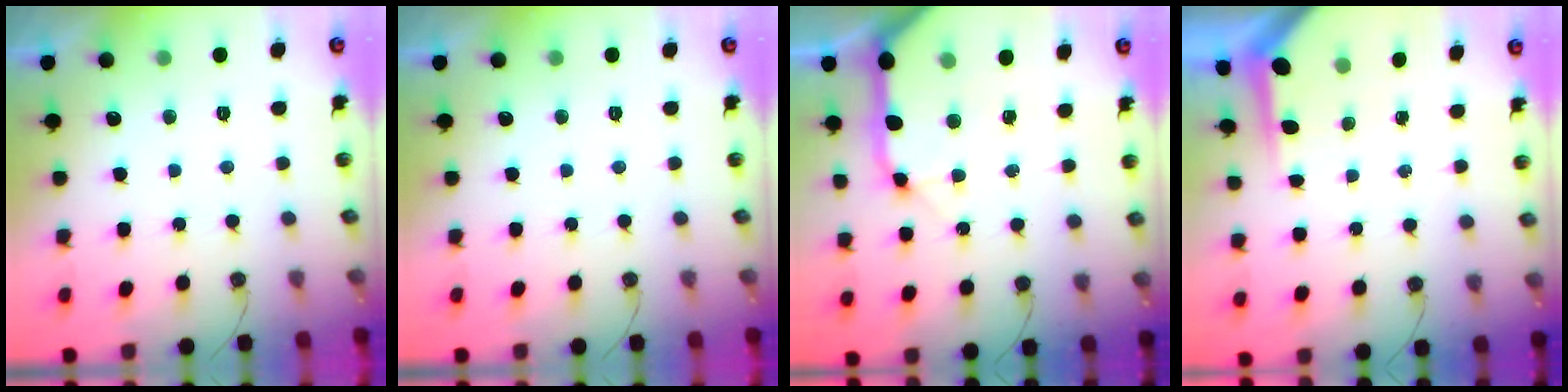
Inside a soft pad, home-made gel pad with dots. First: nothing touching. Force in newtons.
{"total": 0.0}
{"total": 19.7, "press": 19.5, "slide": 3.2}
{"total": 3.8, "press": 3.7, "slide": 0.4}